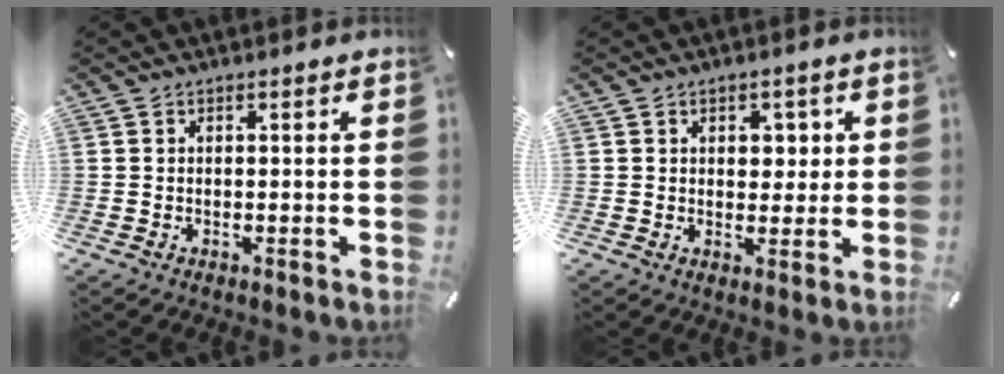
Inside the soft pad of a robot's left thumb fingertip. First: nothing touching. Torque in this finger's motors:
{"motor_torque": [0.58, 0.84, 0.26, -0.36, 0.00]}